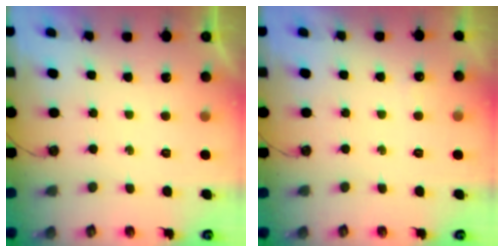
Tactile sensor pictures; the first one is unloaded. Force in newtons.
{"total": 3.3, "press": 3.2, "slide": 0.7}